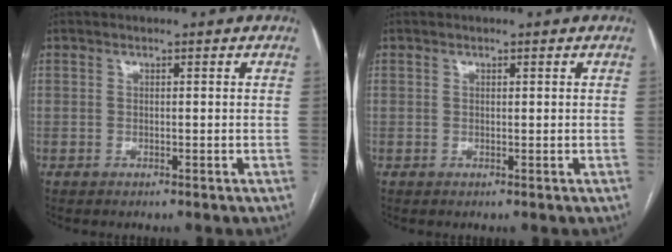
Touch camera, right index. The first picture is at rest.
{"total": 0.0}